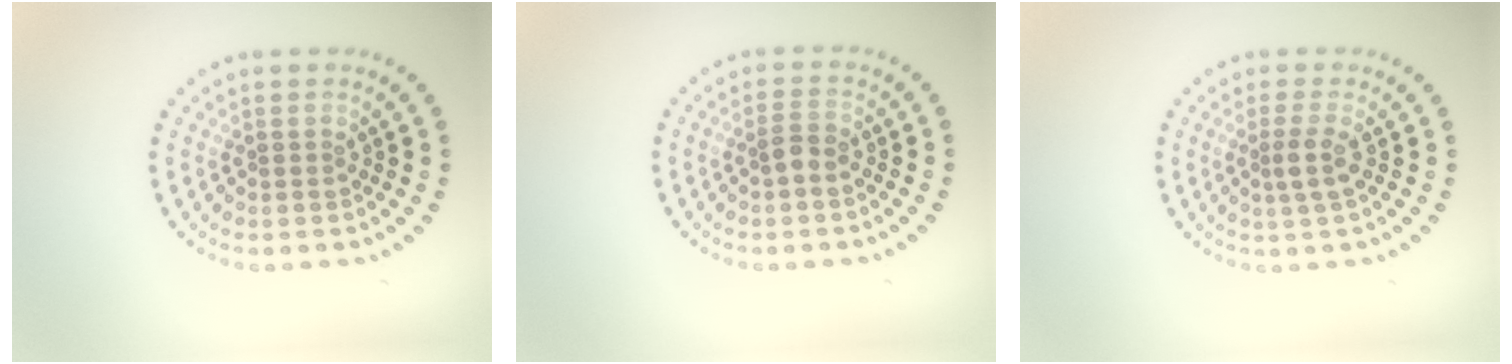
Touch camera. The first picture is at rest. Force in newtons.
{"total": 1.5, "press": 1.3, "slide": 0.6}
{"total": 1.8, "press": 1.5, "slide": 1.1}